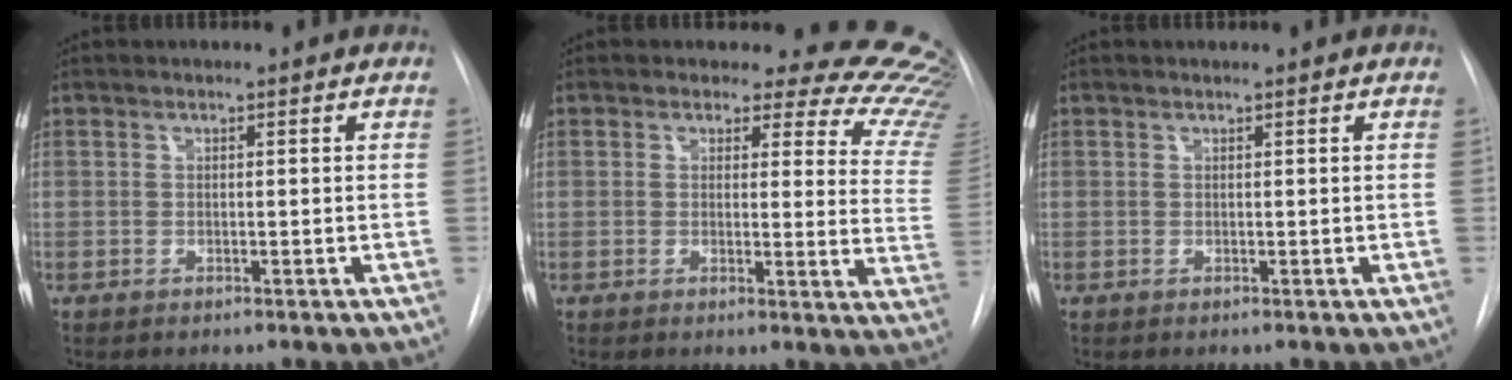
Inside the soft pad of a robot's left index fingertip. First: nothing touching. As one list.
[{"total": 16.9, "force": [15.6, 5.3, 3.7], "torque": [-0.006, -0.113, 0.124]}, {"total": 1.1, "force": [1.1, 0.0, 0.3], "torque": [-0.011, 0.011, 0.013]}]